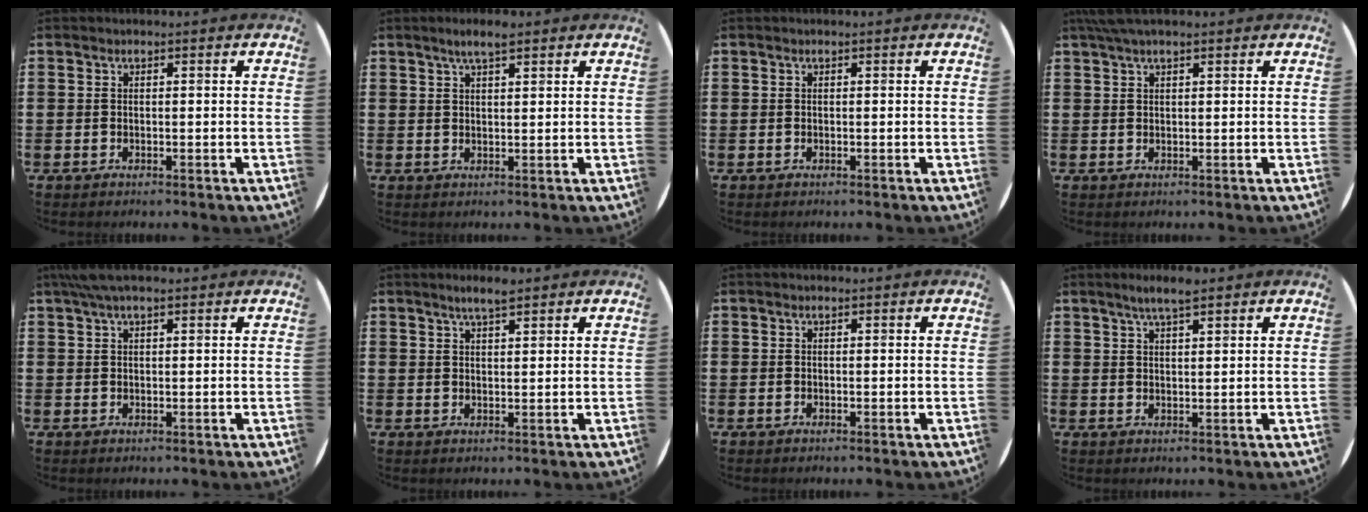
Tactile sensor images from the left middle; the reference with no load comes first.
{"total": 3.1, "force": [2.3, 0.6, 2.0], "torque": [-0.041, 0.006, 0.040]}
{"total": 0.0}
{"total": 2.1, "force": [1.7, 0.3, 1.2], "torque": [-0.025, 0.005, 0.031]}
{"total": 2.6, "force": [1.9, 0.5, 1.7], "torque": [-0.036, 0.006, 0.032]}
{"total": 3.0, "force": [2.5, 0.4, 1.7], "torque": [-0.034, 0.004, 0.043]}
{"total": 0.0}
{"total": 3.5, "force": [2.7, 0.4, 2.1], "torque": [-0.035, 0.001, 0.046]}